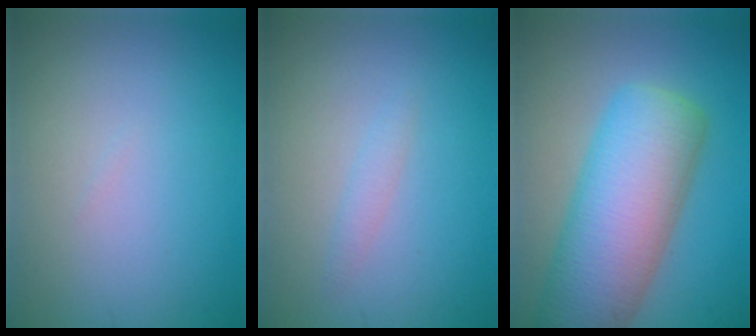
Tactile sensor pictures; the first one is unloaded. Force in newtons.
{"total": 1.0, "press": 1.0, "slide": 0.0}
{"total": 11.1, "press": 11.1, "slide": 0.5}